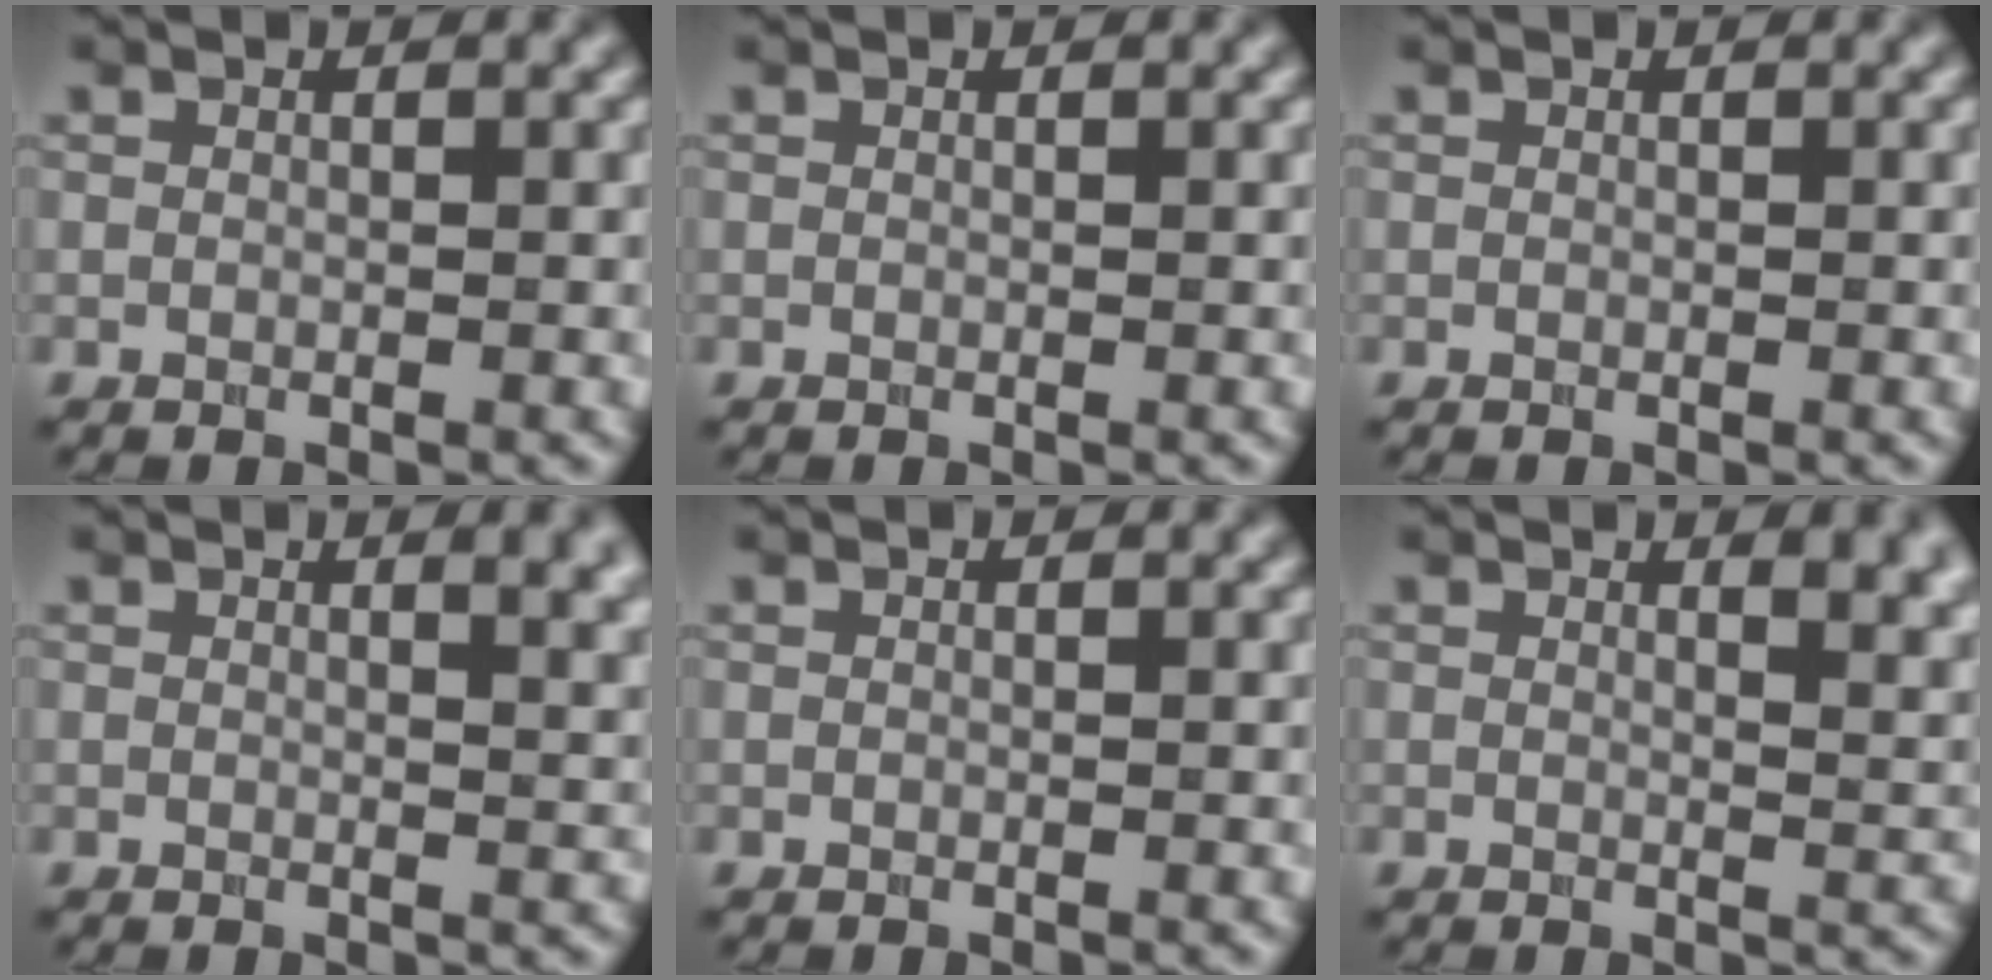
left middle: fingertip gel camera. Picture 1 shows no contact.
{"total": 0.0}
{"total": 0.0}
{"total": 4.5, "force": [2.1, 2.0, 3.4], "torque": [-0.016, 0.007, 0.023]}
{"total": 0.0}
{"total": 5.6, "force": [2.8, 2.6, 4.1], "torque": [-0.017, 0.009, 0.035]}